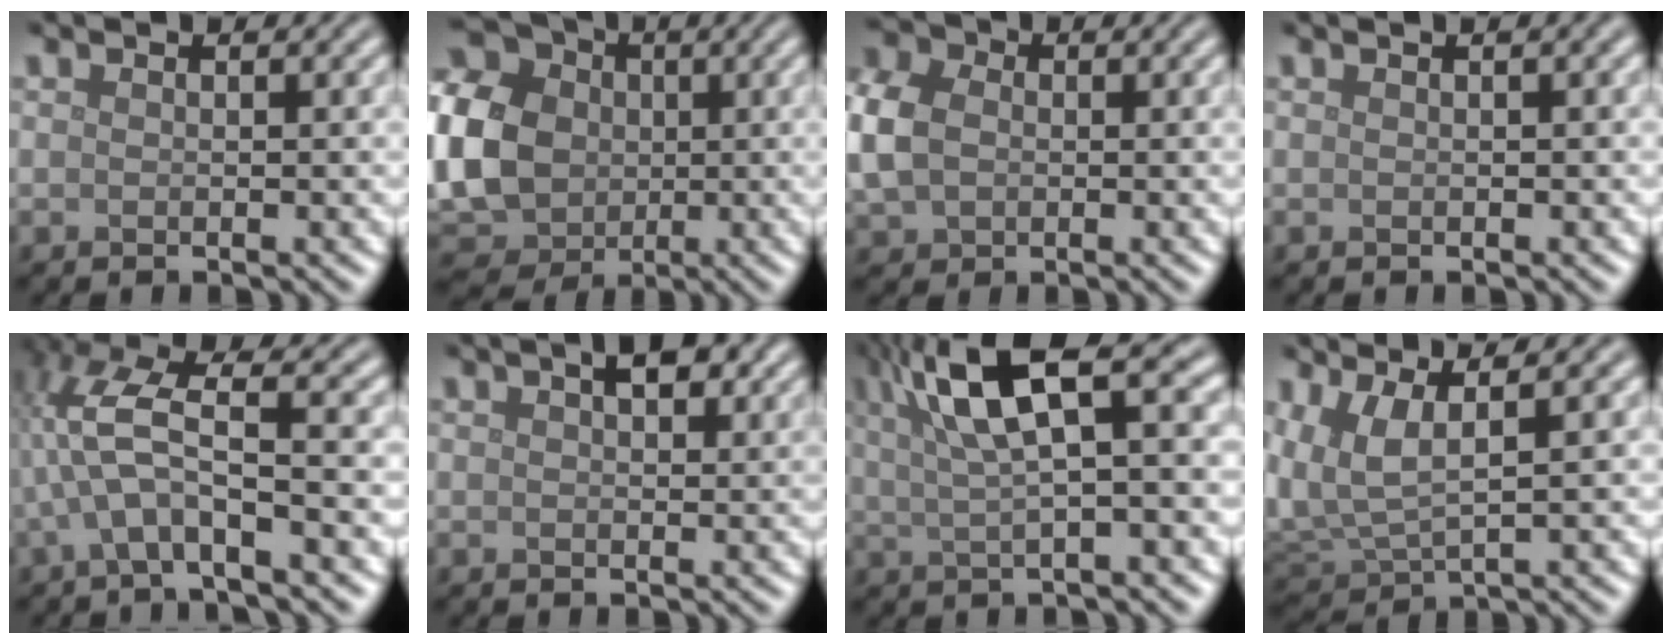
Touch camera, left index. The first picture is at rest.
{"total": 13.1, "force": [0.5, 10.9, 7.2], "torque": [-0.185, 0.000, -0.003]}
{"total": 6.4, "force": [0.2, 5.0, 4.0], "torque": [-0.124, 0.010, 0.002]}
{"total": 1.1, "force": [0.4, 0.2, 1.0], "torque": [-0.012, 0.011, 0.006]}
{"total": 6.5, "force": [-1.1, 1.8, 6.2], "torque": [-0.143, 0.018, -0.028]}
{"total": 2.7, "force": [1.4, 1.2, 2.1], "torque": [-0.027, 0.007, 0.023]}
{"total": 8.1, "force": [3.0, 2.3, 7.2], "torque": [-0.128, 0.020, 0.056]}
{"total": 4.5, "force": [1.4, 1.9, 3.8], "torque": [-0.104, -0.003, 0.033]}